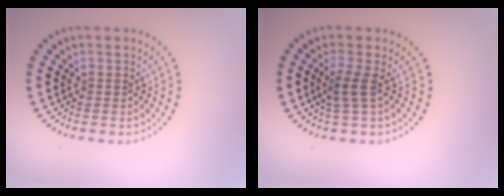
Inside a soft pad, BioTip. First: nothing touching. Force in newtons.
{"total": 2.0, "press": 1.4, "slide": 1.4}